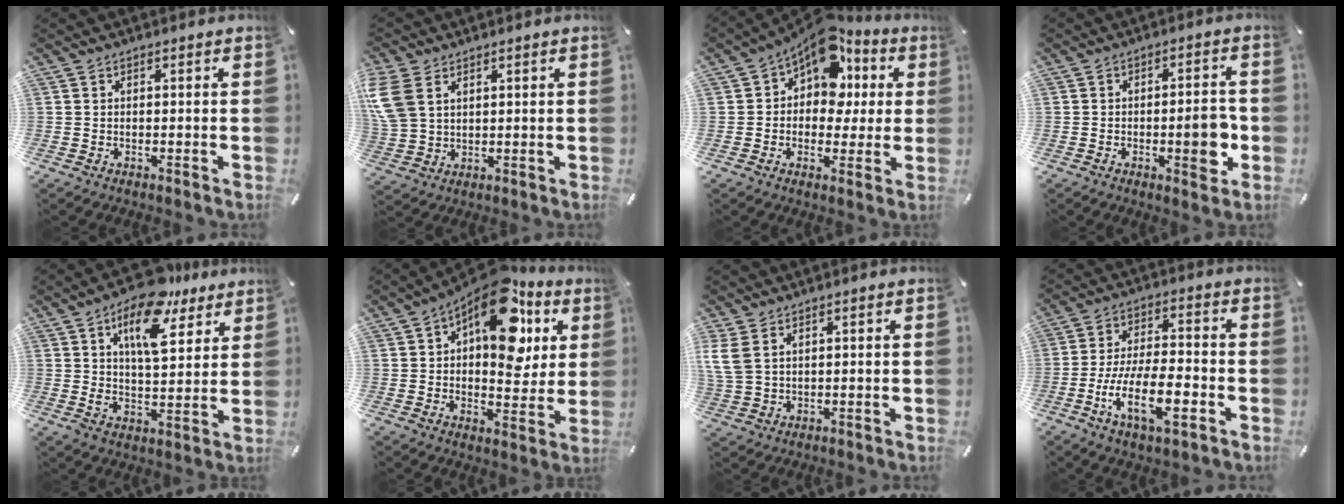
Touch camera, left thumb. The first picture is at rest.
{"total": 8.5, "force": [3.6, 6.2, 4.6], "torque": [-0.131, -0.006, 0.067]}
{"total": 12.5, "force": [6.1, 8.8, 6.4], "torque": [-0.097, -0.051, 0.112]}
{"total": 8.6, "force": [-1.9, 3.8, 7.5], "torque": [-0.093, 0.004, -0.029]}
{"total": 15.7, "force": [9.6, 6.8, 10.4], "torque": [-0.161, -0.048, 0.161]}
{"total": 20.4, "force": [9.5, 10.9, 14.4], "torque": [-0.201, -0.055, 0.160]}
{"total": 5.1, "force": [2.7, 3.3, 2.8], "torque": [-0.082, -0.006, 0.048]}
{"total": 13.7, "force": [-5.4, 5.0, 11.5], "torque": [-0.239, 0.002, -0.103]}